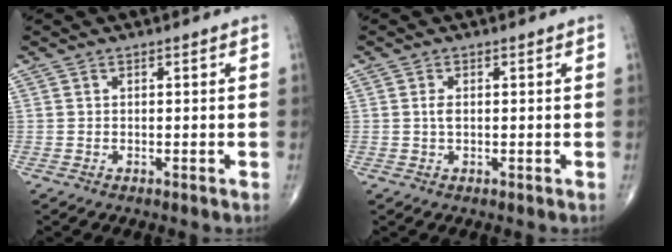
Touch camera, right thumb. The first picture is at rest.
{"total": 1.3, "force": [0.1, 0.6, 1.1], "torque": [-0.025, 0.000, 0.003]}